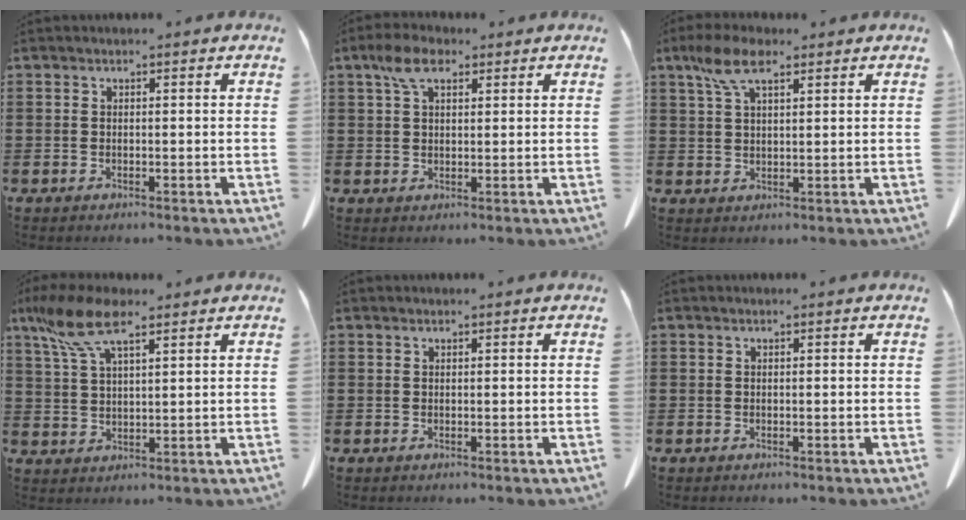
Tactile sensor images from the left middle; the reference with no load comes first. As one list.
[{"total": 5.3, "force": [2.9, 2.3, 3.7], "torque": [-0.082, 0.009, 0.053]}, {"total": 6.6, "force": [3.7, 2.2, 5.0], "torque": [-0.114, 0.002, 0.064]}, {"total": 8.5, "force": [5.6, 2.6, 5.8], "torque": [-0.142, -0.012, 0.099]}, {"total": 0.0}, {"total": 0.0}]